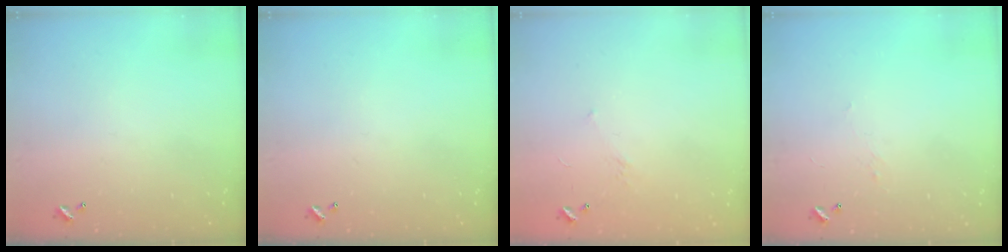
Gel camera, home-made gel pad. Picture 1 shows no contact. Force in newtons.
{"total": 0.0}
{"total": 4.5, "press": 4.3, "slide": 1.0}
{"total": 2.2, "press": 2.0, "slide": 0.8}